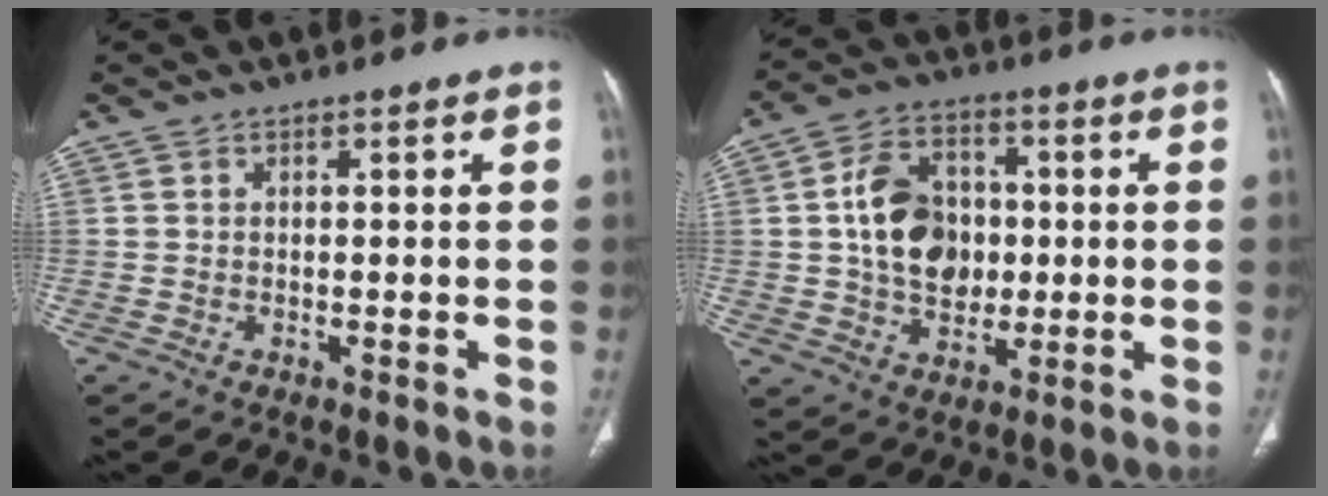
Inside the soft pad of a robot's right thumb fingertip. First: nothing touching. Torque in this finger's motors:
{"motor_torque": [-0.49, 0.97, 1.38, -0.12, 0.33]}